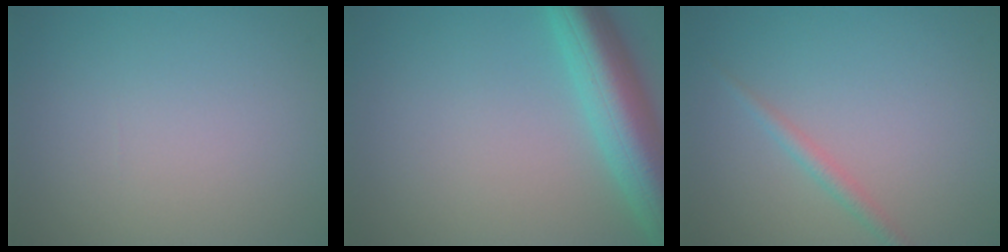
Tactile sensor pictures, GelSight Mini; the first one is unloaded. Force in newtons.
{"total": 8.3, "press": 8.2, "slide": 0.4}
{"total": 1.4, "press": 1.4, "slide": 0.1}